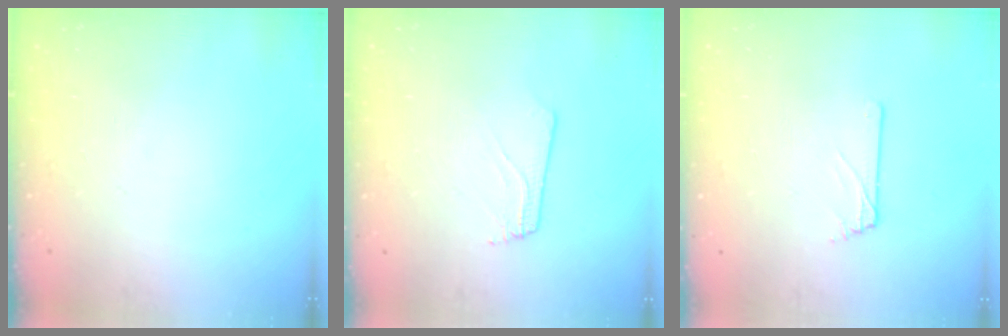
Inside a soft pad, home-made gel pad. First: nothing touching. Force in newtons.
{"total": 3.9, "press": 3.8, "slide": 0.5}
{"total": 0.0}